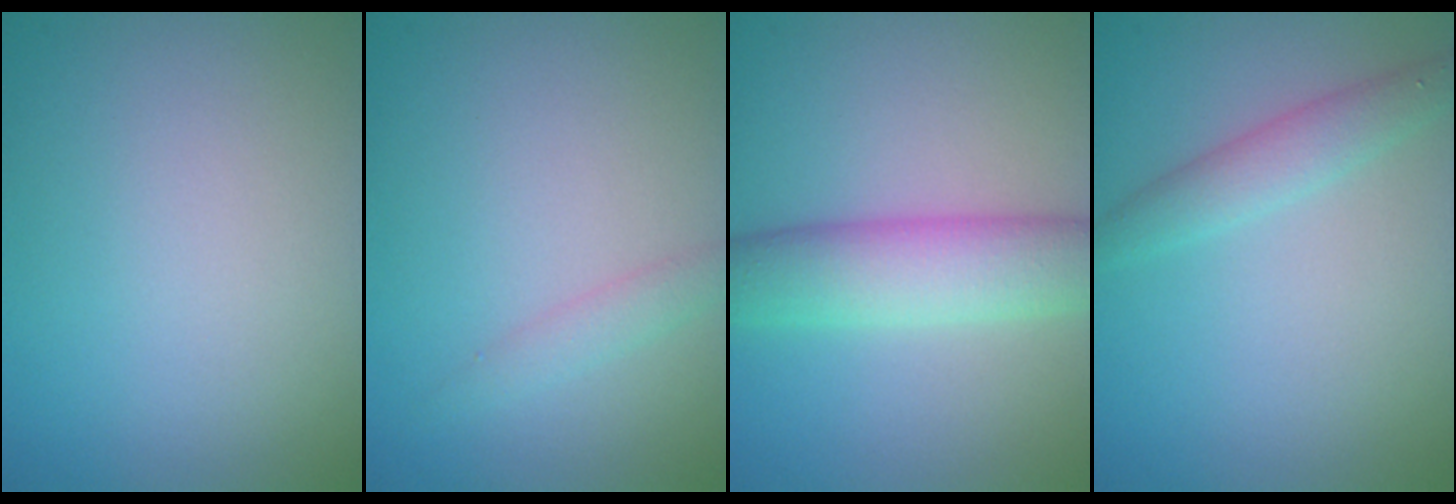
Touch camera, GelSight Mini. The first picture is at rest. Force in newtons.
{"total": 1.4, "press": 1.4, "slide": 0.1}
{"total": 5.8, "press": 5.8, "slide": 0.4}
{"total": 2.3, "press": 2.3, "slide": 0.0}